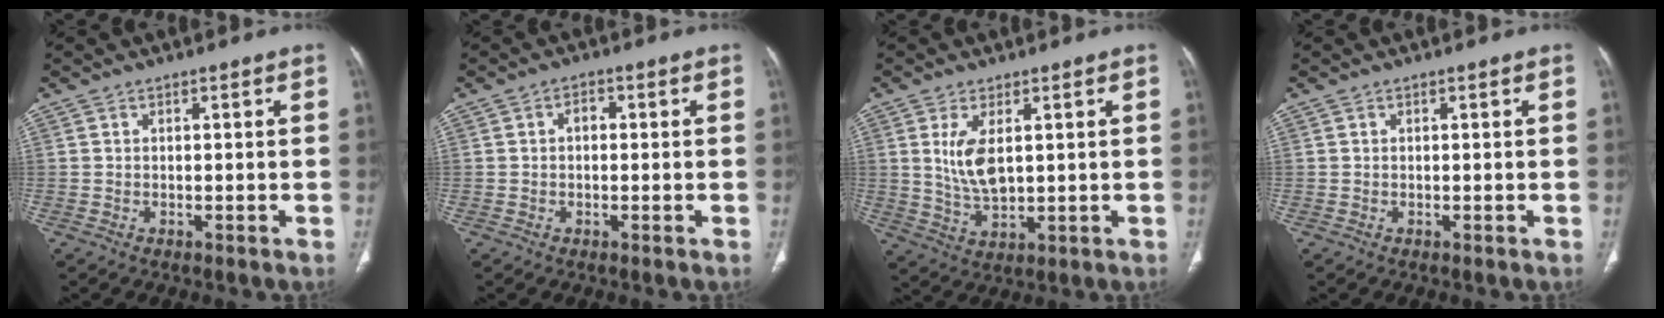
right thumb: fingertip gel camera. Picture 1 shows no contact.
{"total": 1.9, "force": [0.1, 1.4, 1.3], "torque": [-0.016, 0.009, -0.002]}
{"total": 7.2, "force": [1.8, 3.4, 6.0], "torque": [-0.118, -0.015, 0.048]}
{"total": 0.0}